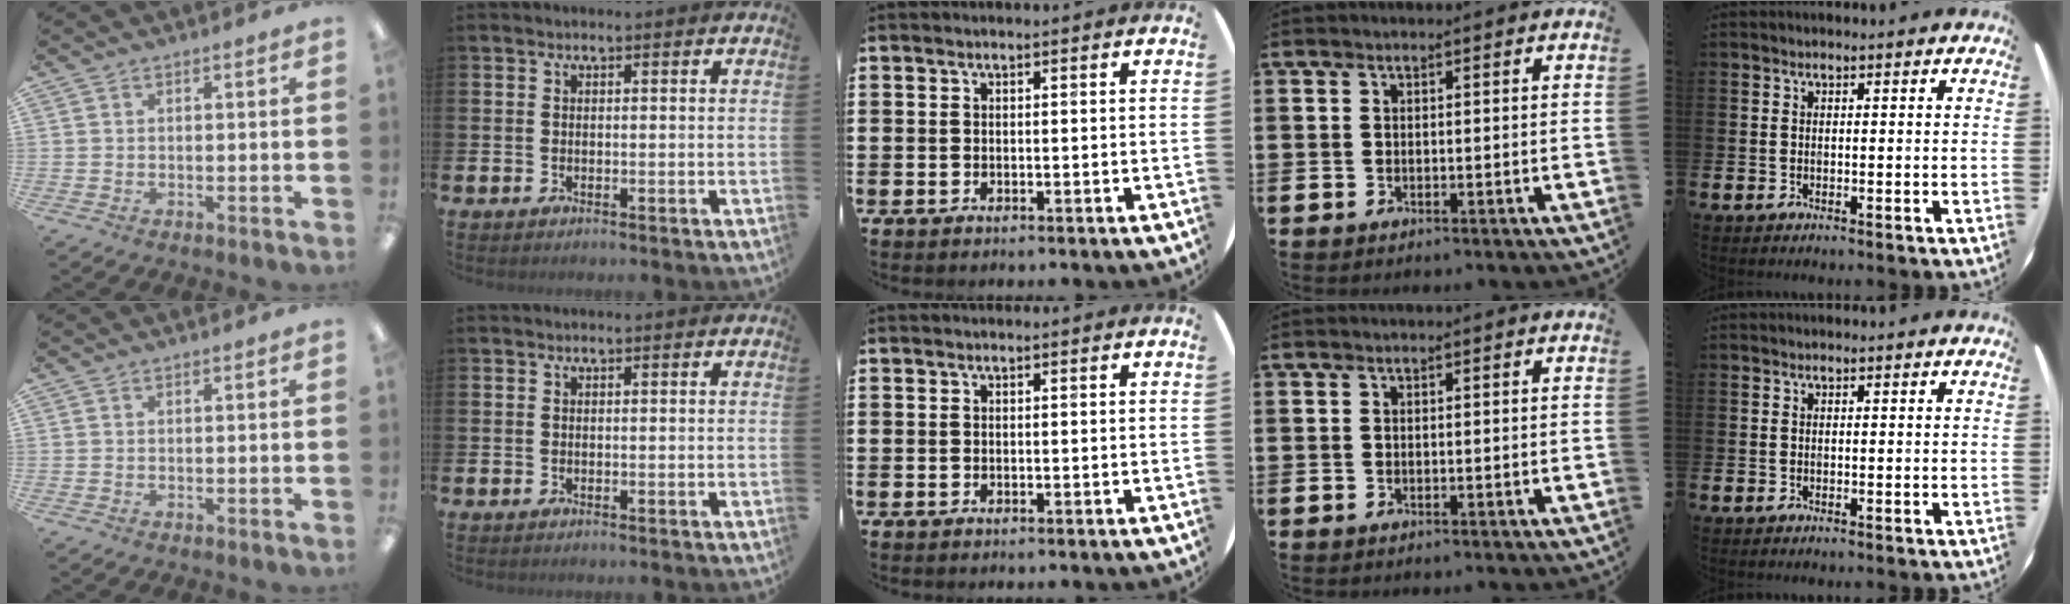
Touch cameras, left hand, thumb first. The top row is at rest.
{}